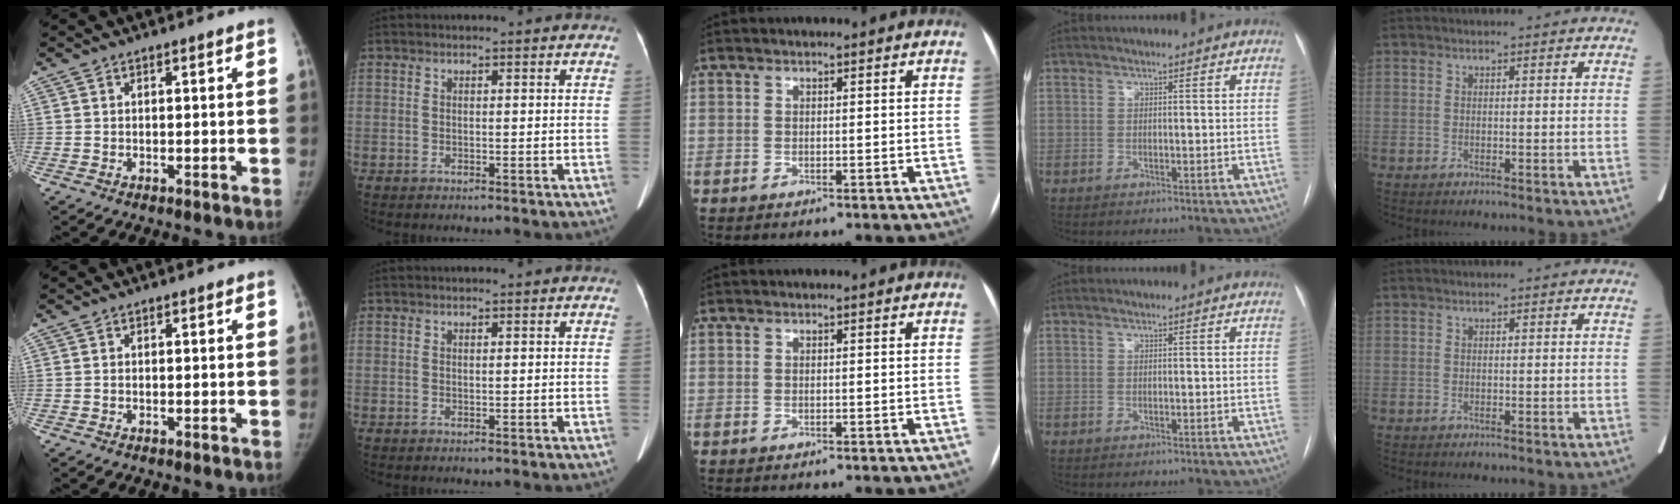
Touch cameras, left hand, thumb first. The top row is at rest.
{}